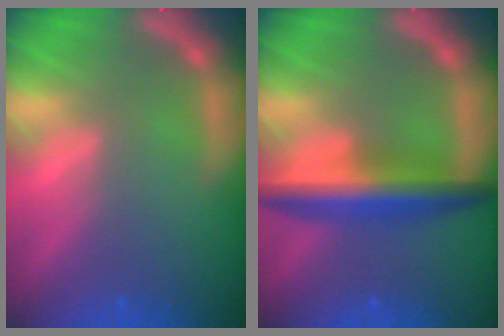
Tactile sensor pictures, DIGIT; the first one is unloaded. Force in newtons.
{"total": 6.0}